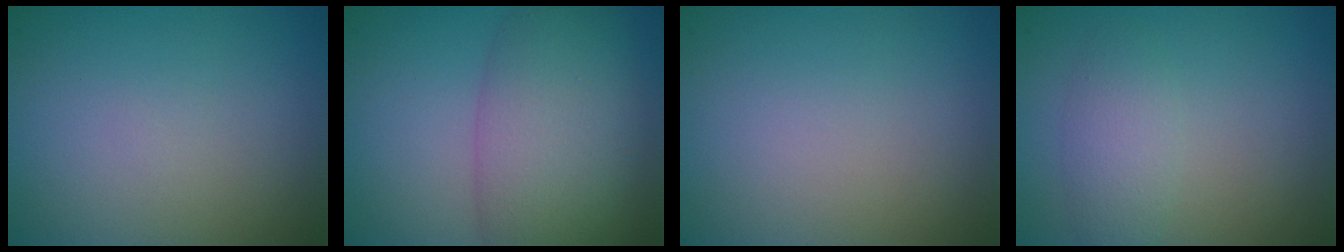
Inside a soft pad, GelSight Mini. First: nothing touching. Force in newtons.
{"total": 7.6, "press": 7.6, "slide": 0.2}
{"total": 0.0}
{"total": 2.2, "press": 2.2, "slide": 0.1}